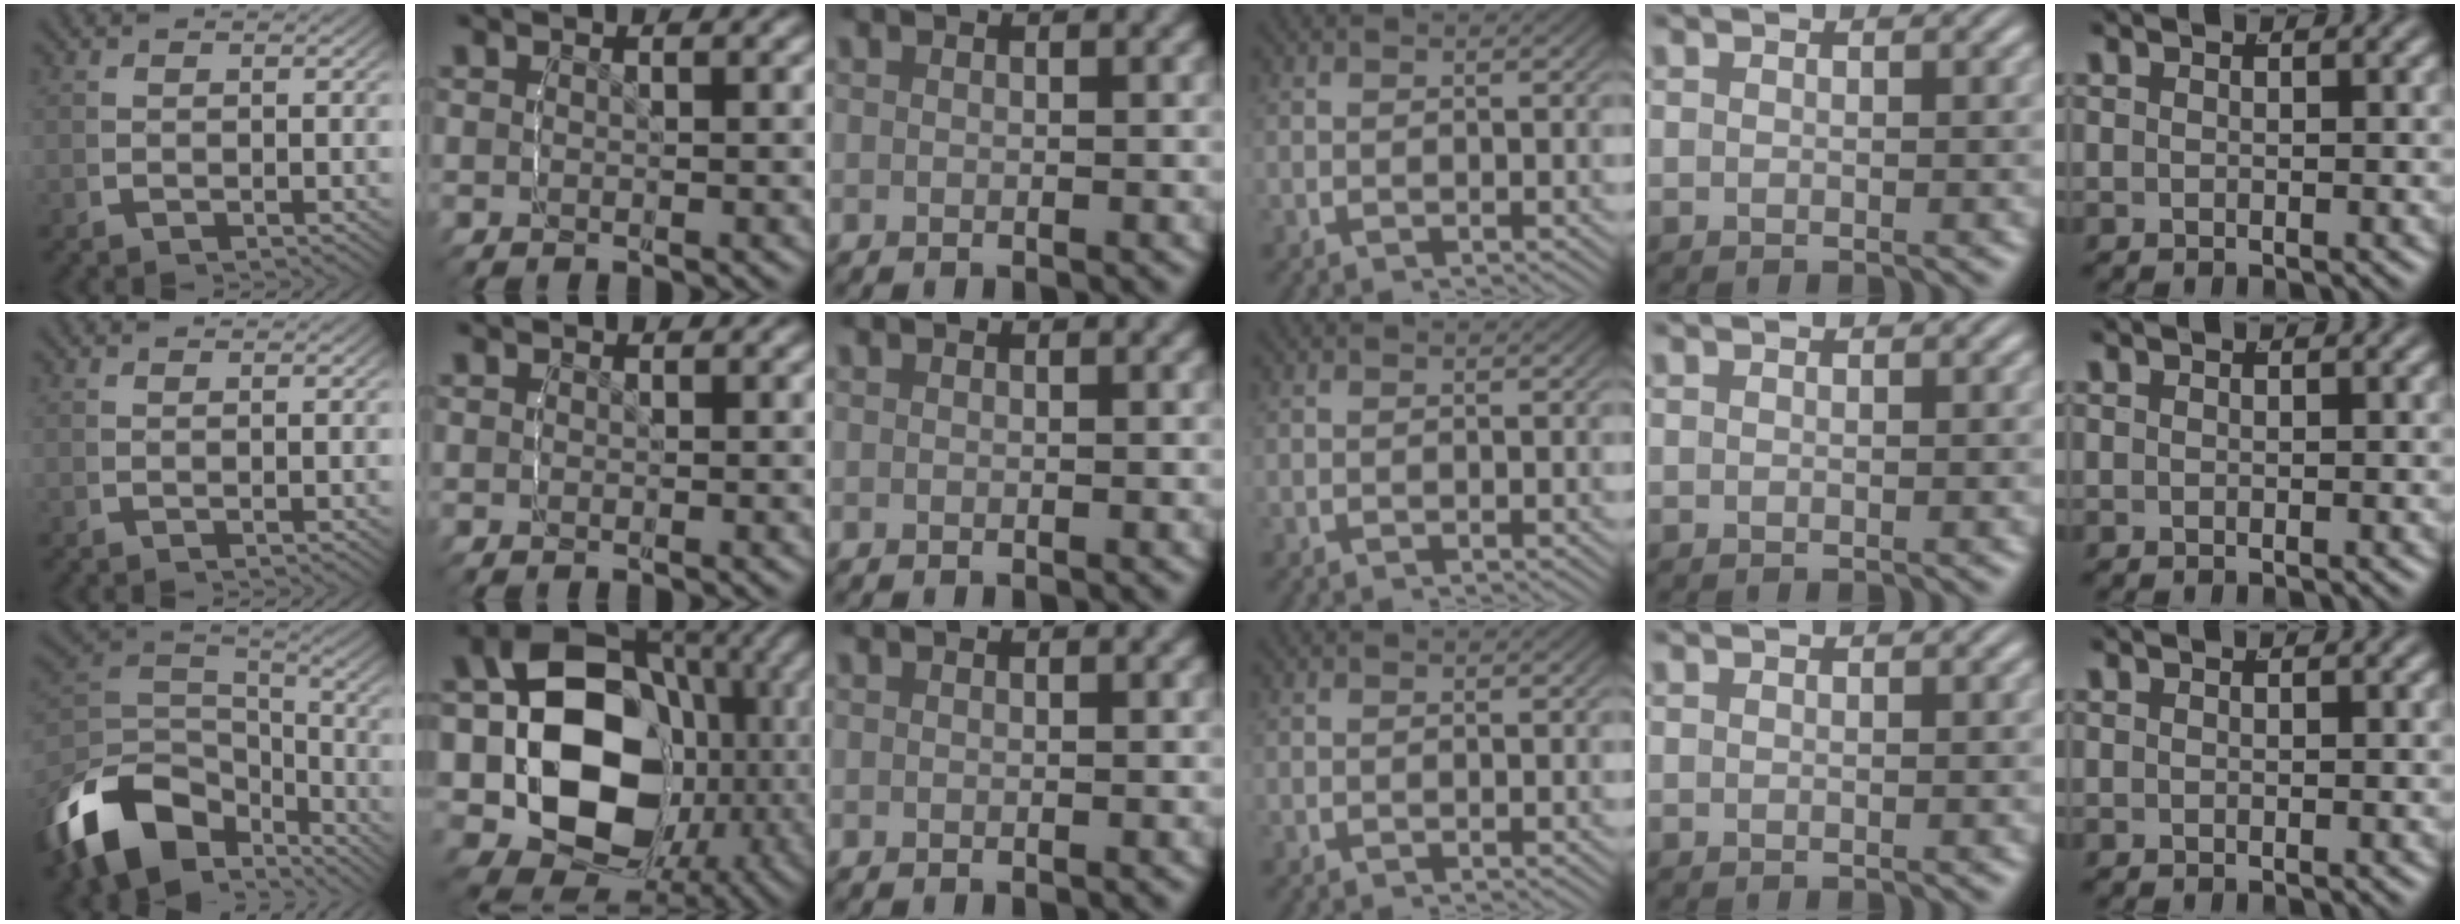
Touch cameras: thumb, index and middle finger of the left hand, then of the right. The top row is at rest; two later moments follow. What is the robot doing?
{"motion": "grasp_and_lifting", "object": "scissors"}